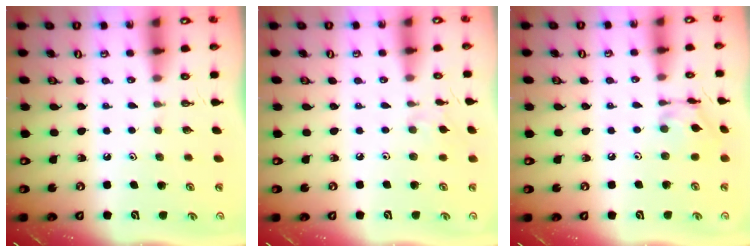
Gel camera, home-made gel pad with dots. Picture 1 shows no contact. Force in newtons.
{"total": 3.1, "press": 3.1, "slide": 0.6}
{"total": 10.3, "press": 10.3, "slide": 0.6}